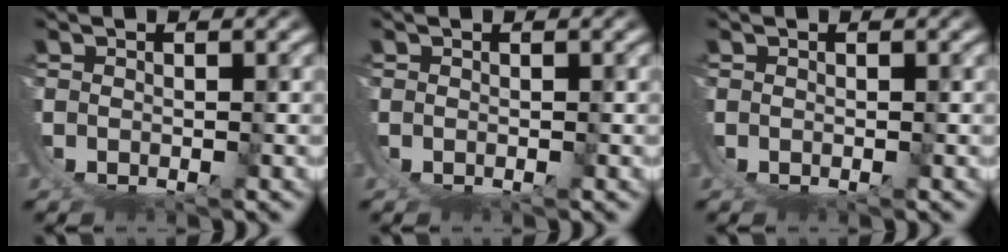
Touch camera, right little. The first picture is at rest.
{"total": 0.0}
{"total": 0.0}